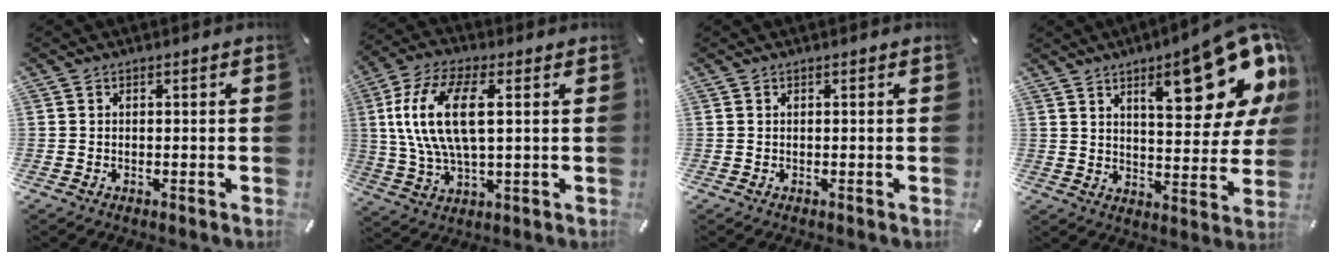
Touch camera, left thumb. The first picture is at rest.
{"total": 14.8, "force": [3.2, 6.7, 12.8], "torque": [-0.286, -0.003, 0.052]}
{"total": 0.0}
{"total": 21.6, "force": [12.2, 7.5, 16.2], "torque": [-0.206, -0.077, 0.188]}